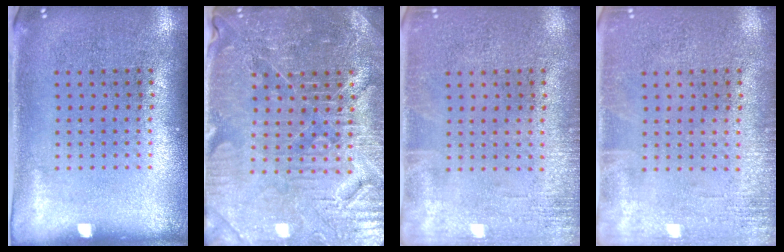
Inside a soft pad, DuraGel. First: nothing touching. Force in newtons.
{"total": 4.6, "press": 4.4, "slide": 1.3}
{"total": 1.7, "press": 1.7, "slide": 0.3}
{"total": 1.7, "press": 1.7, "slide": 0.3}